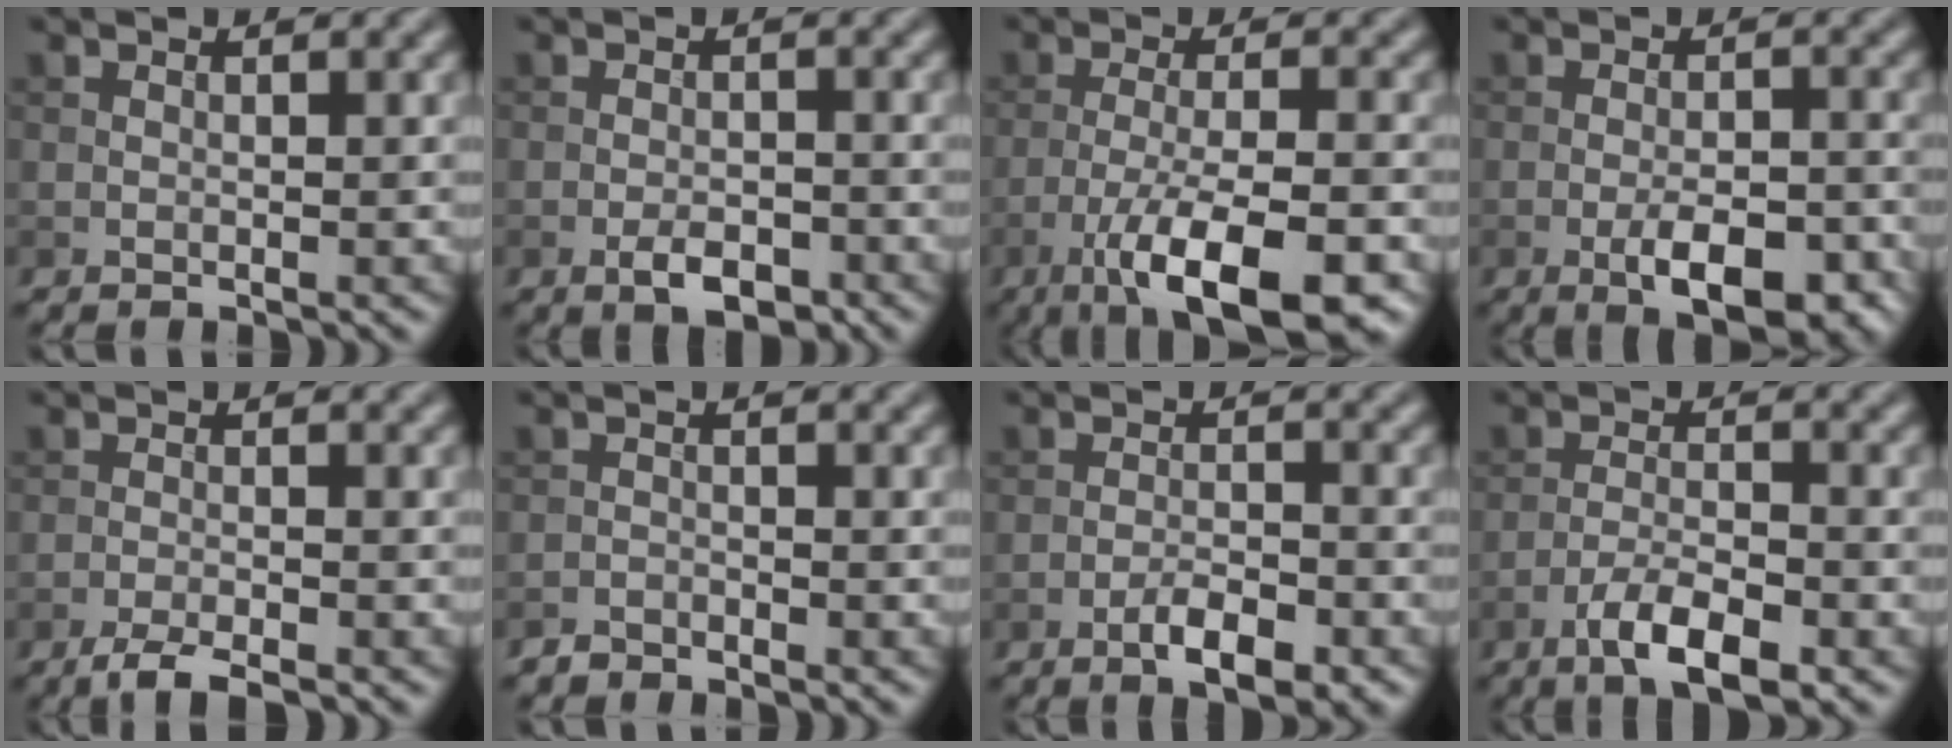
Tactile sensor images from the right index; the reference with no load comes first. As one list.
[{"total": 2.9, "force": [-1.6, 1.4, 2.1], "torque": [-0.033, -0.001, -0.028]}, {"total": 9.7, "force": [-5.1, 2.8, 7.7], "torque": [-0.130, -0.009, -0.087]}, {"total": 6.0, "force": [-2.8, 2.3, 4.8], "torque": [-0.076, -0.001, -0.041]}, {"total": 2.8, "force": [-2.2, 0.4, 1.7], "torque": [-0.037, -0.003, -0.046]}, {"total": 1.1, "force": [-1.1, 0.4, 0.1], "torque": [0.001, 0.002, -0.022]}, {"total": 3.7, "force": [-2.1, 1.1, 2.8], "torque": [-0.049, 0.002, -0.036]}, {"total": 5.0, "force": [-2.9, 1.5, 3.7], "torque": [-0.068, 0.002, -0.055]}]